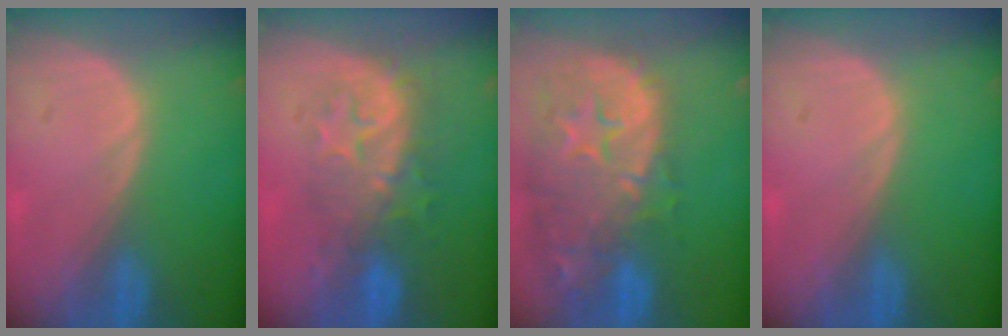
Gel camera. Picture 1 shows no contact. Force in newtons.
{"total": 8.3, "press": 8.2, "slide": 1.8}
{"total": 15.1, "press": 12.1, "slide": 9.0}
{"total": 0.0}